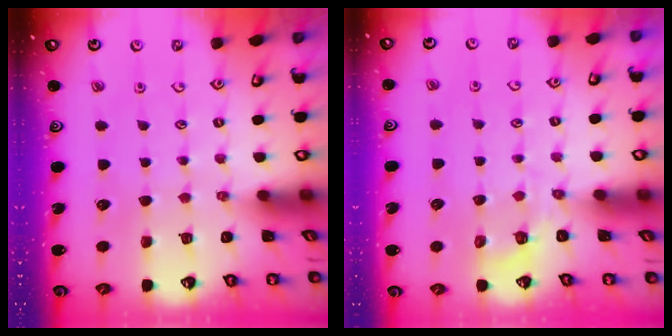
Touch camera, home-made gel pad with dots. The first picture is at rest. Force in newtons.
{"total": 2.3, "press": 1.5, "slide": 1.7}